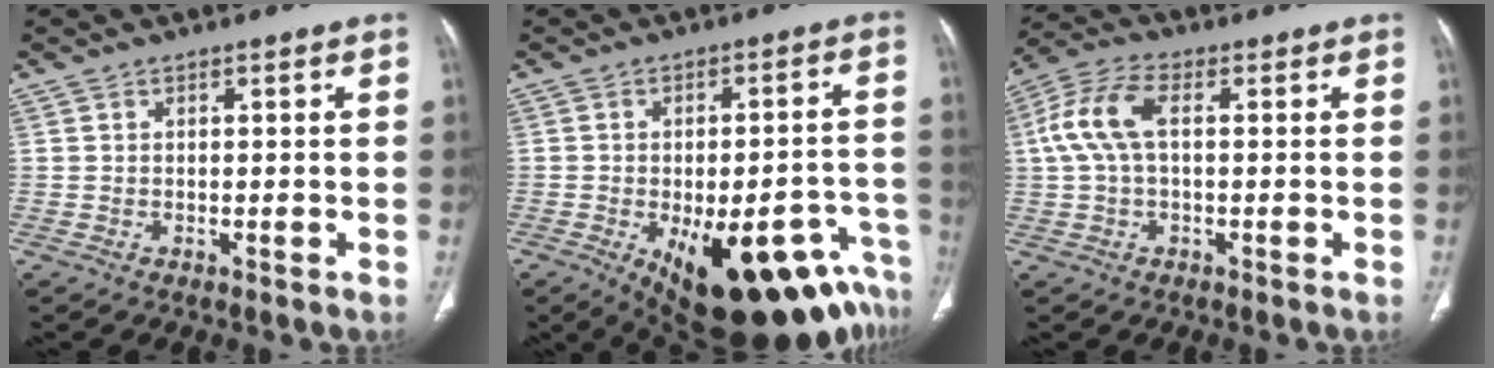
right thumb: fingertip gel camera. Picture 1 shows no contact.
{"total": 25.6, "force": [-13.5, 10.5, 19.0], "torque": [-0.172, 0.046, -0.161]}
{"total": 8.9, "force": [1.1, 4.5, 7.6], "torque": [-0.178, 0.029, 0.018]}